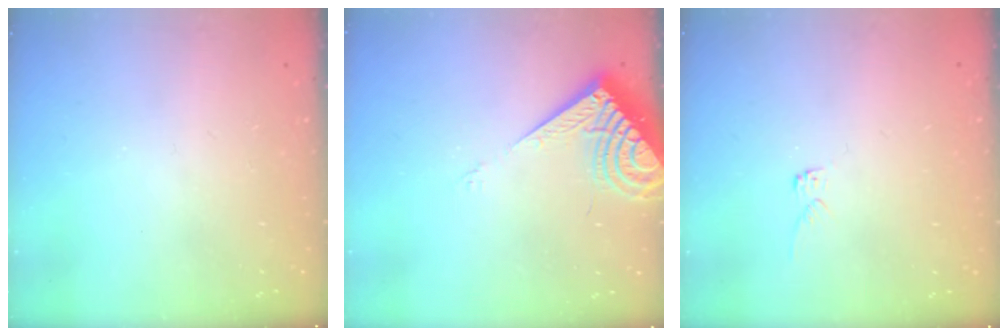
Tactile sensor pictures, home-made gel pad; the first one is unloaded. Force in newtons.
{"total": 8.1, "press": 8.0, "slide": 1.2}
{"total": 2.8, "press": 2.8, "slide": 0.1}